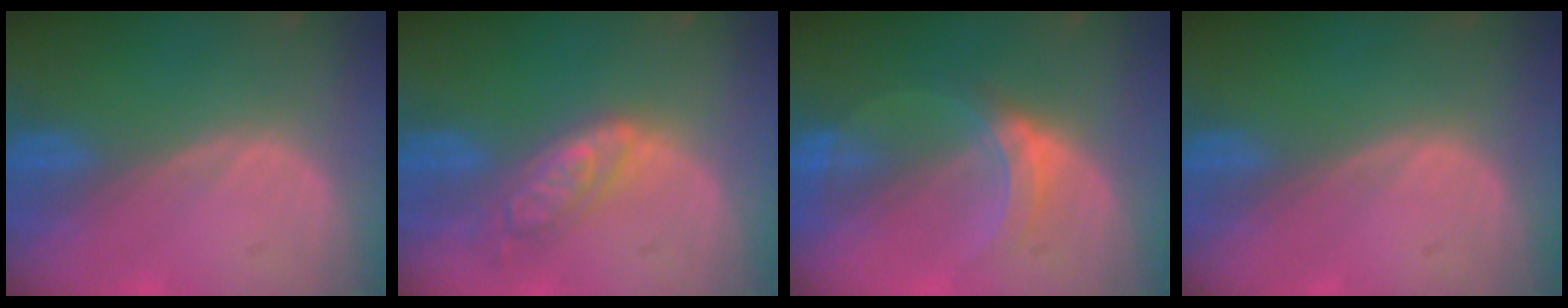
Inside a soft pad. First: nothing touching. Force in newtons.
{"total": 6.3, "press": 5.6, "slide": 2.9}
{"total": 5.2, "press": 5.0, "slide": 1.4}
{"total": 0.0}